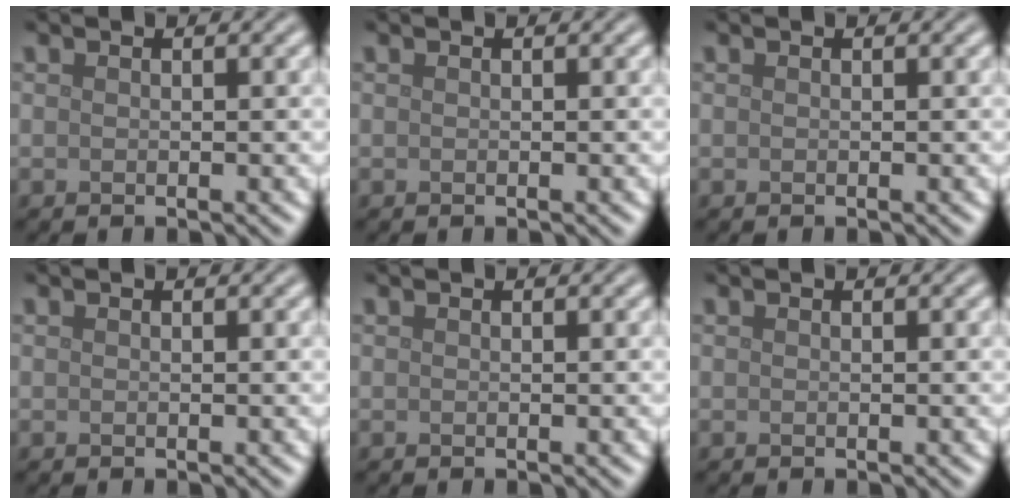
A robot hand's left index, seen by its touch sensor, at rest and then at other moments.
{"total": 0.0}
{"total": 0.0}
{"total": 0.0}
{"total": 0.0}
{"total": 0.0}